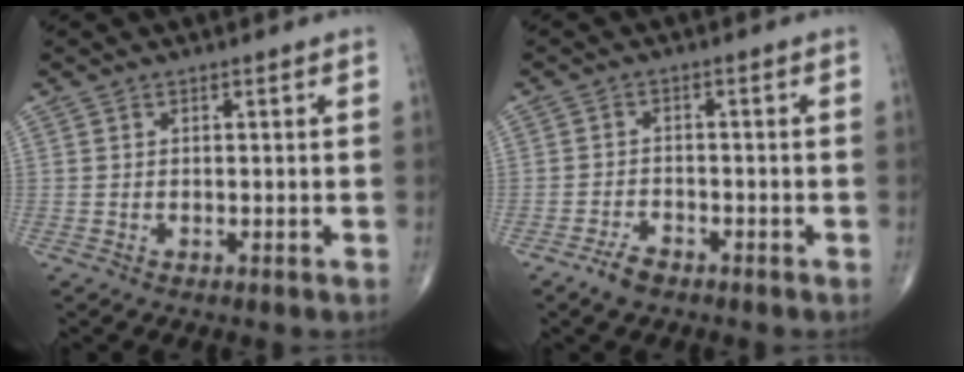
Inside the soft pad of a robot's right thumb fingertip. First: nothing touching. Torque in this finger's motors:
{"motor_torque": [0.17, -0.01, -0.08, -0.23, -0.01]}